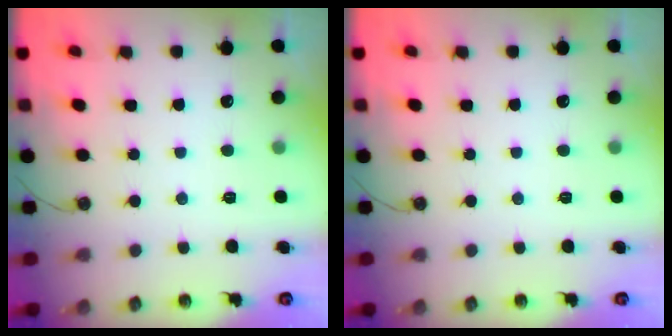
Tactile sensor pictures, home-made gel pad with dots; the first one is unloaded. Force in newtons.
{"total": 0.0}